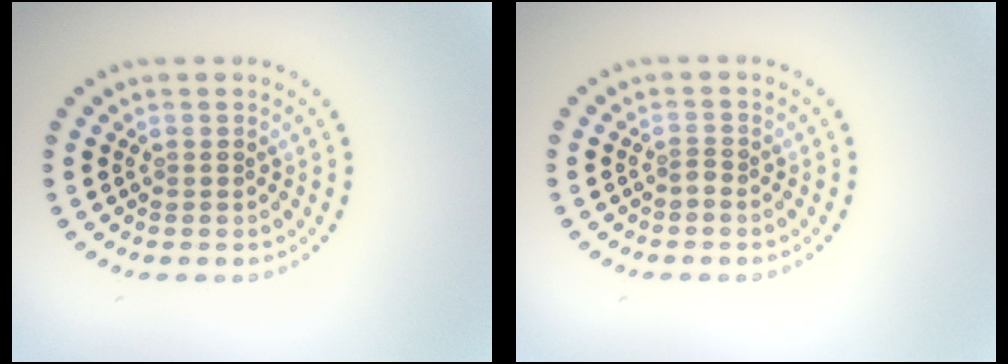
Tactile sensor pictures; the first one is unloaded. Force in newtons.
{"total": 0.9, "press": 0.5, "slide": 0.7}